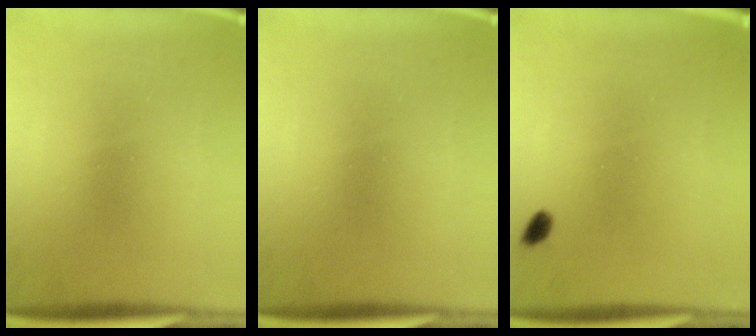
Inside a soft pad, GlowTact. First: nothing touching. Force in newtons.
{"total": 0.0}
{"total": 1.3}